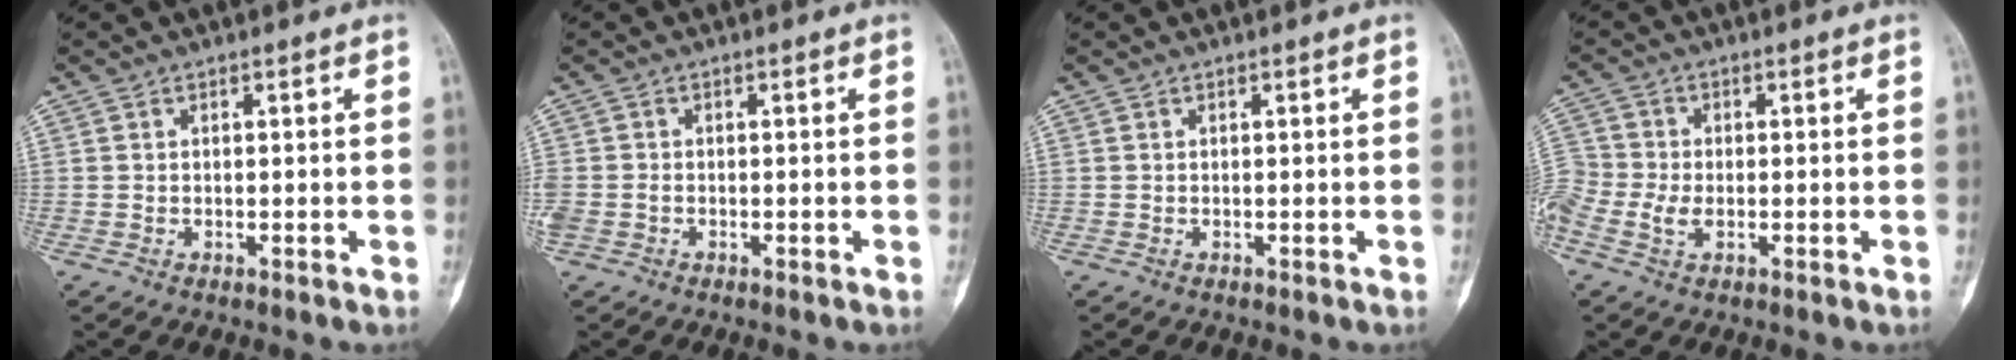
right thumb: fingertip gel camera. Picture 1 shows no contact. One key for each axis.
{"total": 3.3, "fx": -0.9, "fy": 2.5, "fz": 1.9, "tx": -0.053, "ty": 0.005, "tz": -0.013}
{"total": 0.0}
{"total": 6.1, "fx": -1.7, "fy": 4.2, "fz": 4.1, "tx": -0.099, "ty": 0.012, "tz": -0.039}